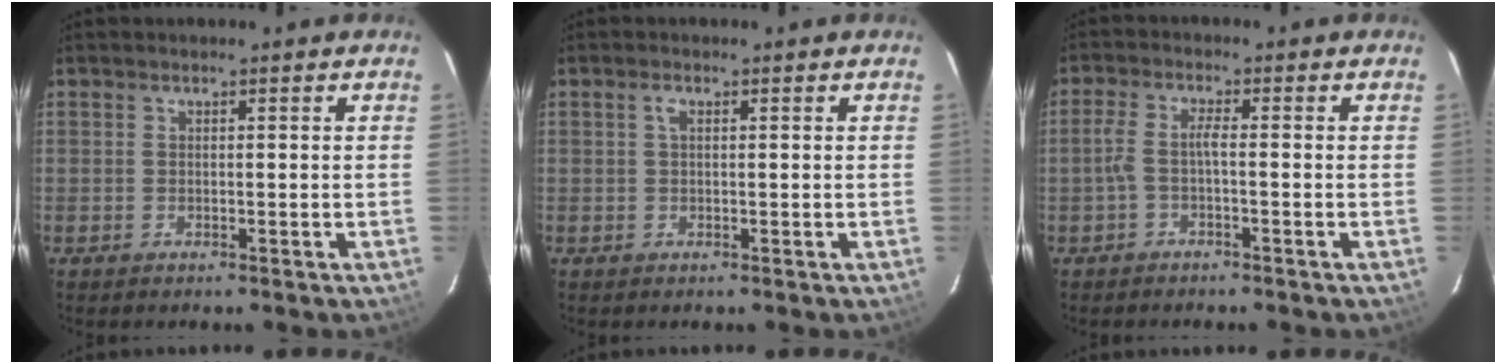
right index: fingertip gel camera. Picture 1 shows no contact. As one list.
[{"total": 1.1, "force": [0.3, 0.5, 0.9], "torque": [-0.019, 0.004, 0.004]}, {"total": 2.9, "force": [-1.3, 0.2, 2.6], "torque": [-0.062, 0.006, -0.026]}]